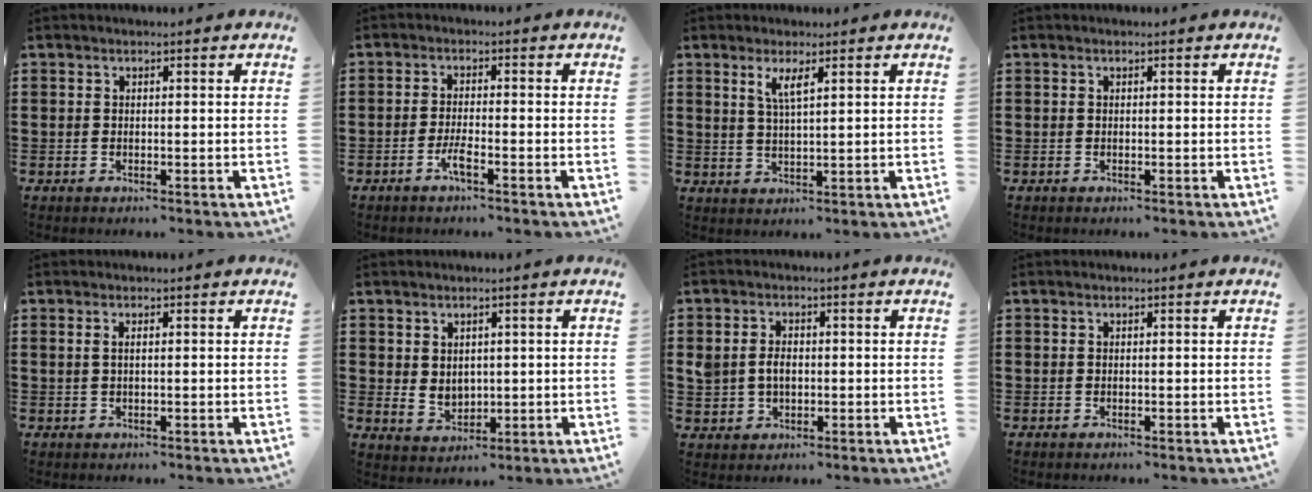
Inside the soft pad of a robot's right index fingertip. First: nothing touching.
{"total": 2.9, "force": [-1.6, 0.3, 2.4], "torque": [-0.055, -0.005, -0.032]}
{"total": 3.2, "force": [1.6, 0.6, 2.7], "torque": [-0.058, 0.001, 0.027]}
{"total": 0.0}
{"total": 1.0, "force": [0.2, 0.2, 0.9], "torque": [-0.018, 0.002, 0.003]}
{"total": 2.9, "force": [1.8, 2.2, 0.7], "torque": [-0.015, 0.001, 0.032]}
{"total": 3.4, "force": [0.1, 2.7, 2.1], "torque": [-0.054, 0.007, -0.003]}
{"total": 0.0}